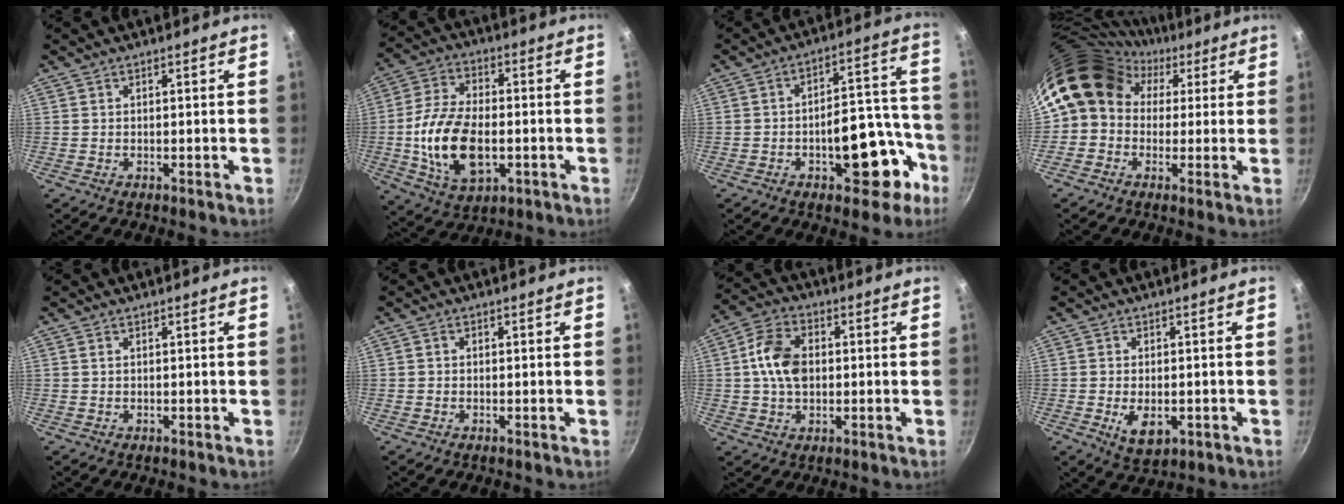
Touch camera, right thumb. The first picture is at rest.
{"total": 16.0, "force": [-2.4, 9.3, 12.8], "torque": [-0.236, 0.016, -0.039]}
{"total": 15.1, "force": [-6.2, 7.8, 11.3], "torque": [-0.097, 0.067, -0.076]}
{"total": 15.2, "force": [2.8, 12.8, 7.6], "torque": [-0.112, 0.042, 0.028]}
{"total": 0.5, "force": [0.2, 0.3, 0.3], "torque": [-0.006, 0.001, 0.004]}
{"total": 0.8, "force": [0.0, 0.7, 0.4], "torque": [-0.006, 0.005, 0.000]}
{"total": 9.8, "force": [0.7, 6.8, 7.1], "torque": [-0.117, 0.017, 0.004]}
{"total": 5.9, "force": [-1.3, 3.5, 4.5], "torque": [-0.068, -0.007, -0.010]}